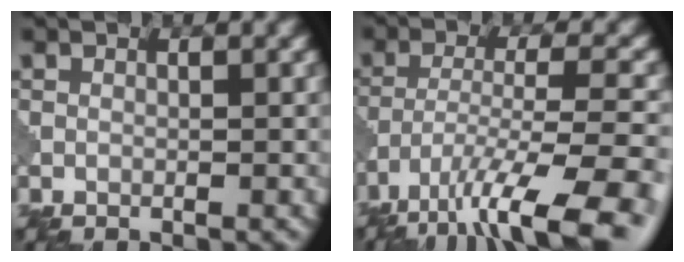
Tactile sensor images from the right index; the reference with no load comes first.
{"total": 11.0, "force": [-7.6, 2.5, 7.6], "torque": [-0.134, -0.006, -0.124]}